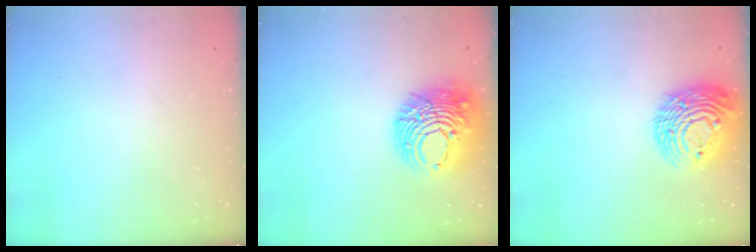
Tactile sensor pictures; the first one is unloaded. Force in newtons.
{"total": 13.5, "press": 13.4, "slide": 1.5}
{"total": 16.6, "press": 16.5, "slide": 2.2}